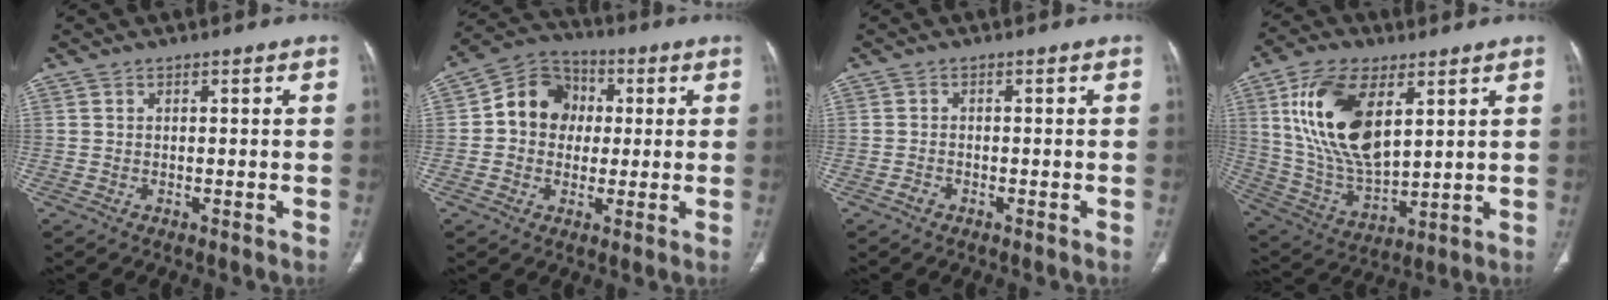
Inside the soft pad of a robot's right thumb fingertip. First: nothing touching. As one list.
[{"total": 10.9, "force": [1.0, 9.5, 5.2], "torque": [-0.055, 0.023, 0.004]}, {"total": 1.2, "force": [-0.8, 0.7, 0.5], "torque": [-0.014, 0.004, -0.016]}, {"total": 19.2, "force": [6.6, 9.8, 15.1], "torque": [-0.279, -0.023, 0.132]}]